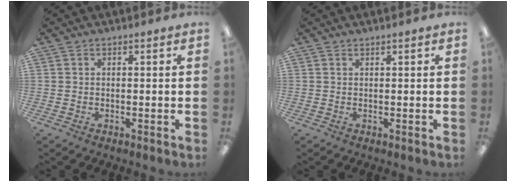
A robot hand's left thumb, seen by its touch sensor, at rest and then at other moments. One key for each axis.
{"total": 0.6, "fx": 0.6, "fy": 0.0, "fz": 0.3, "tx": -0.006, "ty": 0.000, "tz": 0.010}